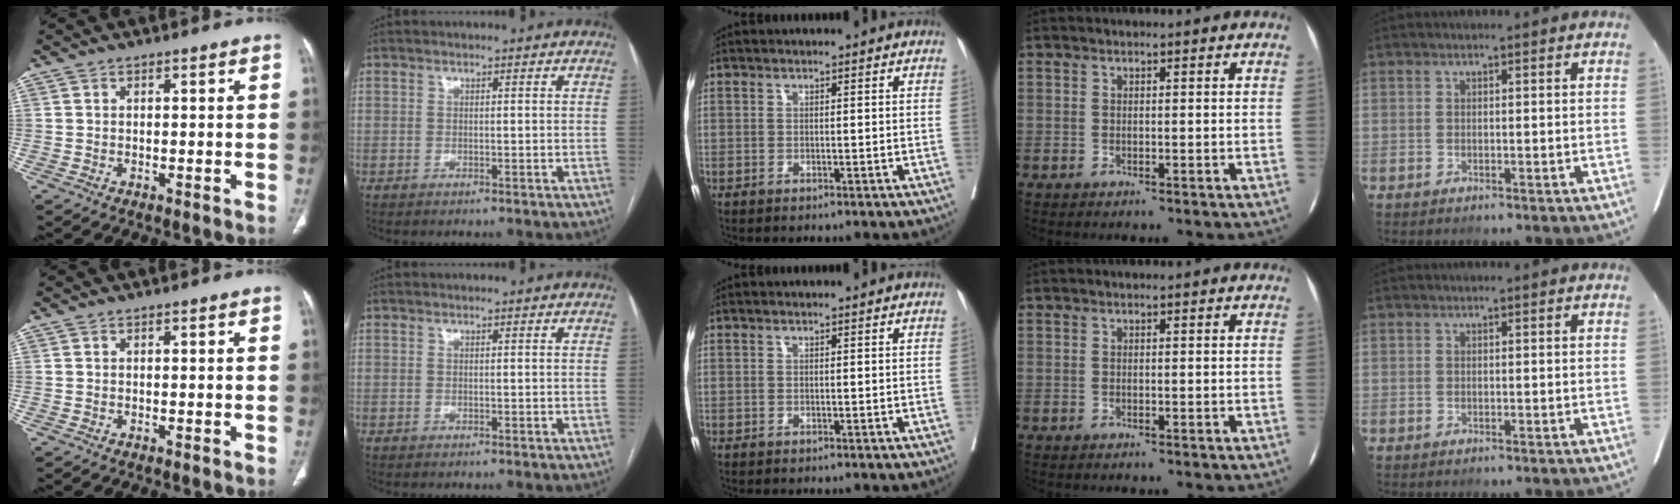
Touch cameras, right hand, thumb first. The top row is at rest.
{}